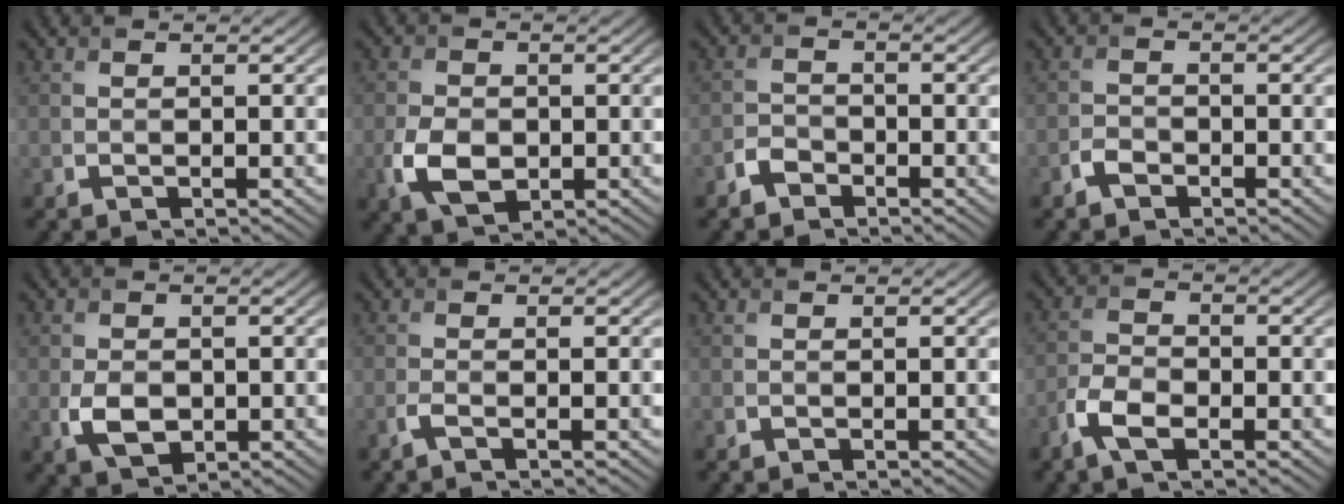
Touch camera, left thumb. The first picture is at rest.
{"total": 5.2, "force": [-1.3, 3.6, 3.6], "torque": [-0.083, -0.010, -0.027]}
{"total": 2.3, "force": [-1.8, 1.4, 0.7], "torque": [-0.012, 0.003, -0.044]}
{"total": 1.8, "force": [-1.3, 1.0, 0.8], "torque": [-0.014, 0.003, -0.029]}
{"total": 3.8, "force": [-0.7, 2.7, 2.7], "torque": [-0.063, -0.011, -0.011]}
{"total": 1.2, "force": [-0.7, 0.1, 1.0], "torque": [-0.023, 0.002, -0.020]}
{"total": 0.0}
{"total": 4.5, "force": [-2.6, 2.2, 3.0], "torque": [-0.068, -0.002, -0.062]}